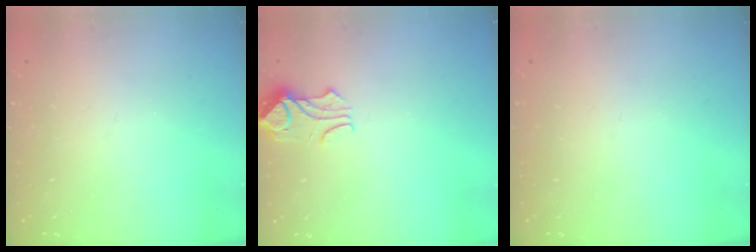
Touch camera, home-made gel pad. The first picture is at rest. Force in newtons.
{"total": 1.1, "press": 0.7, "slide": 0.9}
{"total": 0.0}